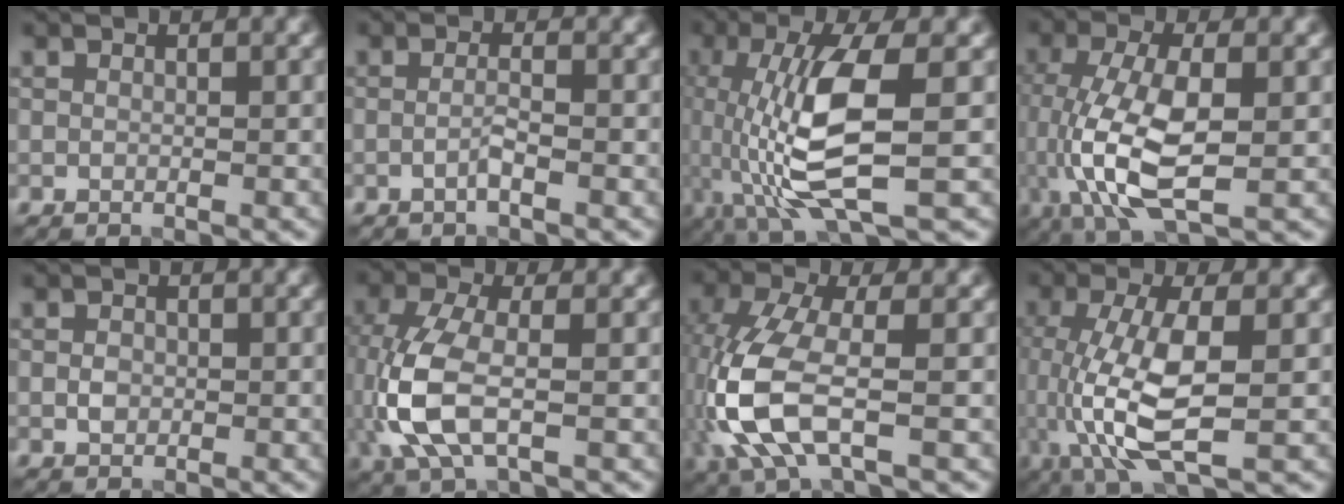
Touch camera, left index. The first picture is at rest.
{"total": 1.4, "force": [-0.6, 0.1, 1.2], "torque": [-0.022, 0.005, -0.014]}
{"total": 9.2, "force": [-1.0, 2.6, 8.8], "torque": [-0.181, -0.002, -0.017]}
{"total": 9.1, "force": [-1.2, 3.4, 8.3], "torque": [-0.176, -0.002, -0.023]}
{"total": 1.2, "force": [-0.1, 1.0, 0.7], "torque": [-0.014, 0.000, -0.005]}
{"total": 6.7, "force": [-1.1, 3.1, 5.8], "torque": [-0.145, 0.003, -0.024]}
{"total": 7.3, "force": [-1.8, 2.9, 6.4], "torque": [-0.164, 0.002, -0.041]}
{"total": 8.2, "force": [-0.8, 2.7, 7.7], "torque": [-0.165, -0.003, -0.015]}